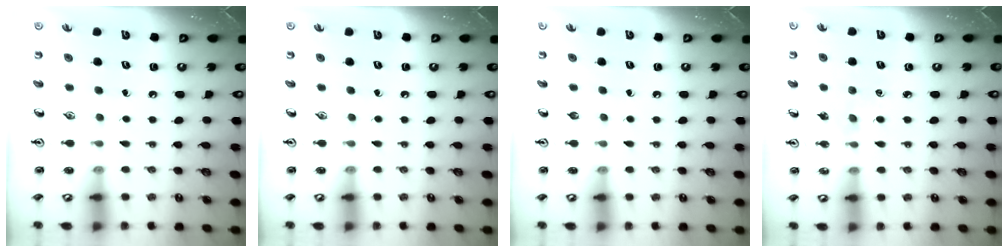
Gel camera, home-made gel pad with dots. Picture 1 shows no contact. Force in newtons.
{"total": 0.0}
{"total": 0.0}
{"total": 2.2, "press": 2.2, "slide": 0.4}